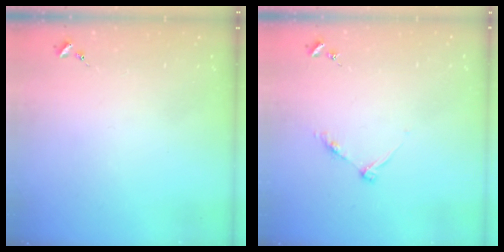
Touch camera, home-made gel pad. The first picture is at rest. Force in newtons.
{"total": 5.1, "press": 5.0, "slide": 0.8}